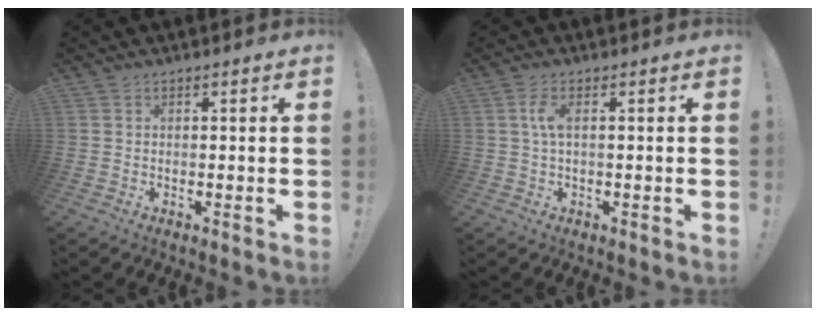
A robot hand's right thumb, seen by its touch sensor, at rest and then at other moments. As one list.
[{"total": 3.9, "force": [0.5, 1.2, 3.7], "torque": [-0.068, 0.004, 0.008]}]